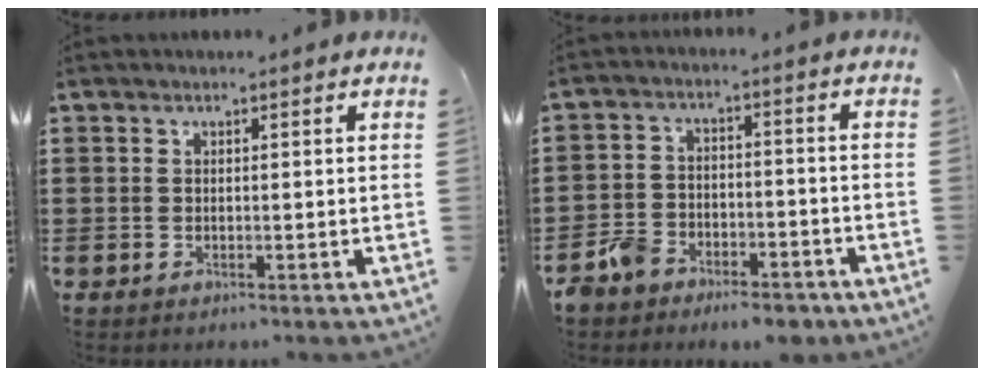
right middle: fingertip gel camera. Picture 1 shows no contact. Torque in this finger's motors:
{"motor_torque": [0.15, -0.35, 0.20, 0.10]}